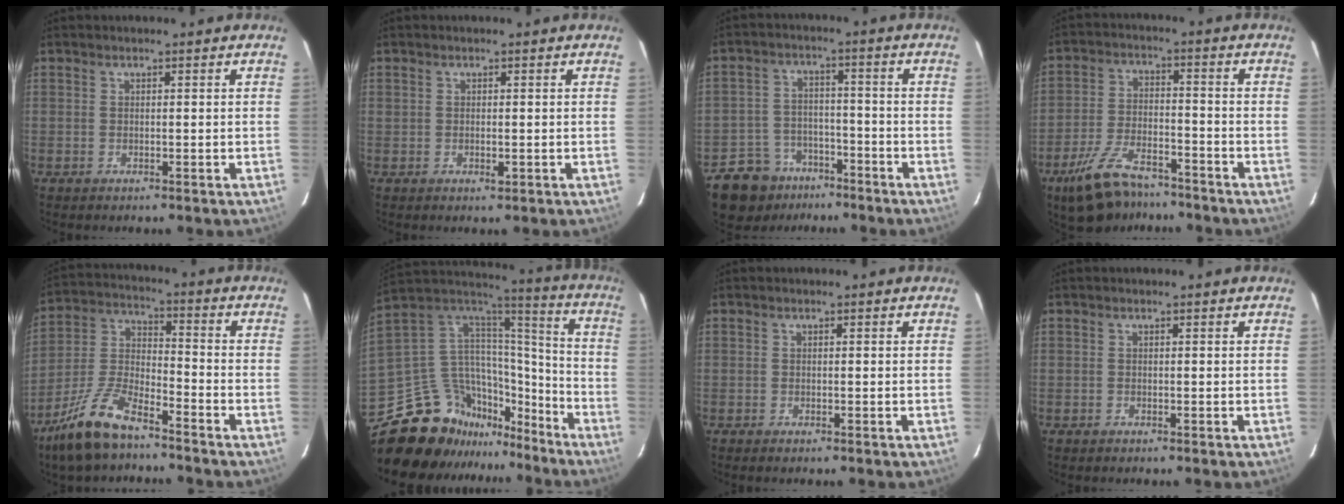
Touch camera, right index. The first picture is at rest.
{"total": 1.2, "force": [-0.2, 0.6, 1.0], "torque": [-0.018, -0.002, -0.001]}
{"total": 9.3, "force": [-6.6, 6.5, 1.1], "torque": [-0.024, 0.021, -0.104]}
{"total": 11.1, "force": [-8.4, 4.1, 5.9], "torque": [-0.123, -0.011, -0.148]}
{"total": 11.7, "force": [-8.8, 3.1, 7.0], "torque": [-0.155, -0.007, -0.171]}
{"total": 26.4, "force": [-21.3, 12.7, 9.0], "torque": [-0.201, 0.044, -0.327]}
{"total": 0.7, "force": [-0.4, 0.0, 0.6], "torque": [-0.010, 0.000, -0.008]}
{"total": 0.0}